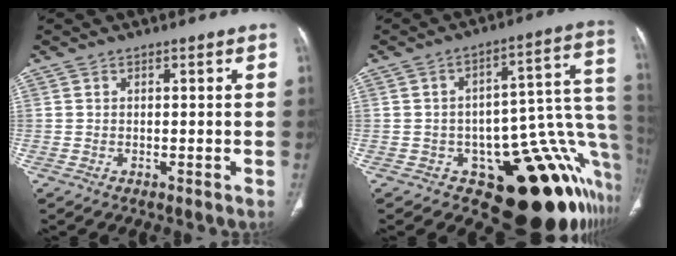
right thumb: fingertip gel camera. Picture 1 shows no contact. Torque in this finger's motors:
{"motor_torque": [5.01, 0.00, 1.19, -1.55, 0.06]}